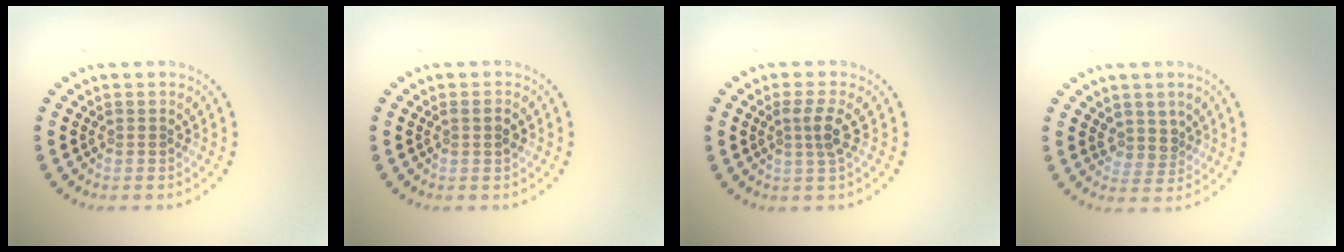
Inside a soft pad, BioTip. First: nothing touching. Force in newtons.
{"total": 1.0, "press": 1.0, "slide": 0.4}
{"total": 2.2, "press": 1.7, "slide": 1.4}
{"total": 2.0, "press": 1.5, "slide": 1.3}